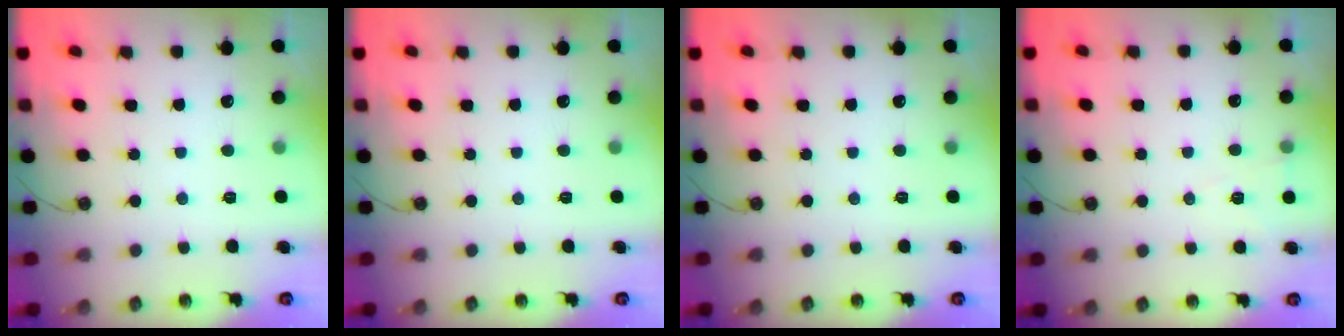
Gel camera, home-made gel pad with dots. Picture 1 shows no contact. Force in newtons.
{"total": 0.0}
{"total": 0.0}
{"total": 5.5, "press": 3.3, "slide": 4.4}